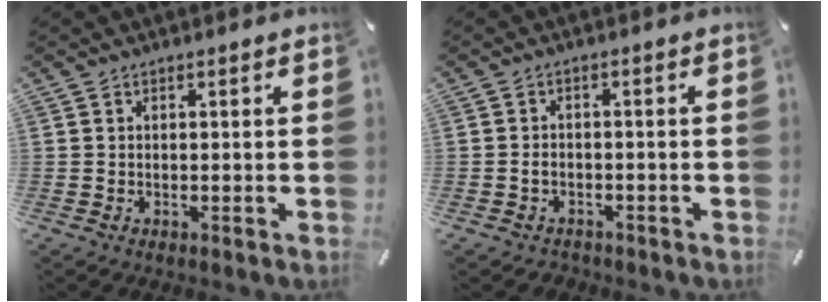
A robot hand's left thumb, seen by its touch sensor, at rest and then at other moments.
{"total": 2.7, "force": [-1.0, 2.1, 1.3], "torque": [-0.032, 0.004, -0.023]}